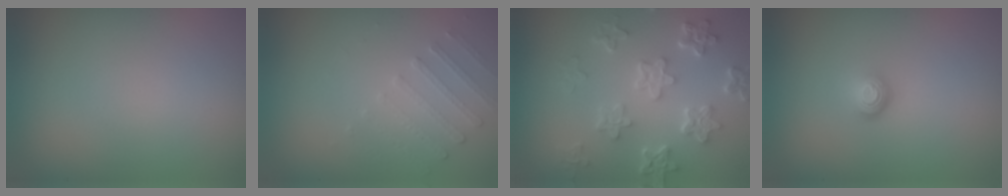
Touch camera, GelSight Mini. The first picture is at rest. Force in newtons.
{"total": 1.7, "press": 1.2, "slide": 1.2}
{"total": 5.8, "press": 4.3, "slide": 3.8}
{"total": 1.8, "press": 1.2, "slide": 1.4}